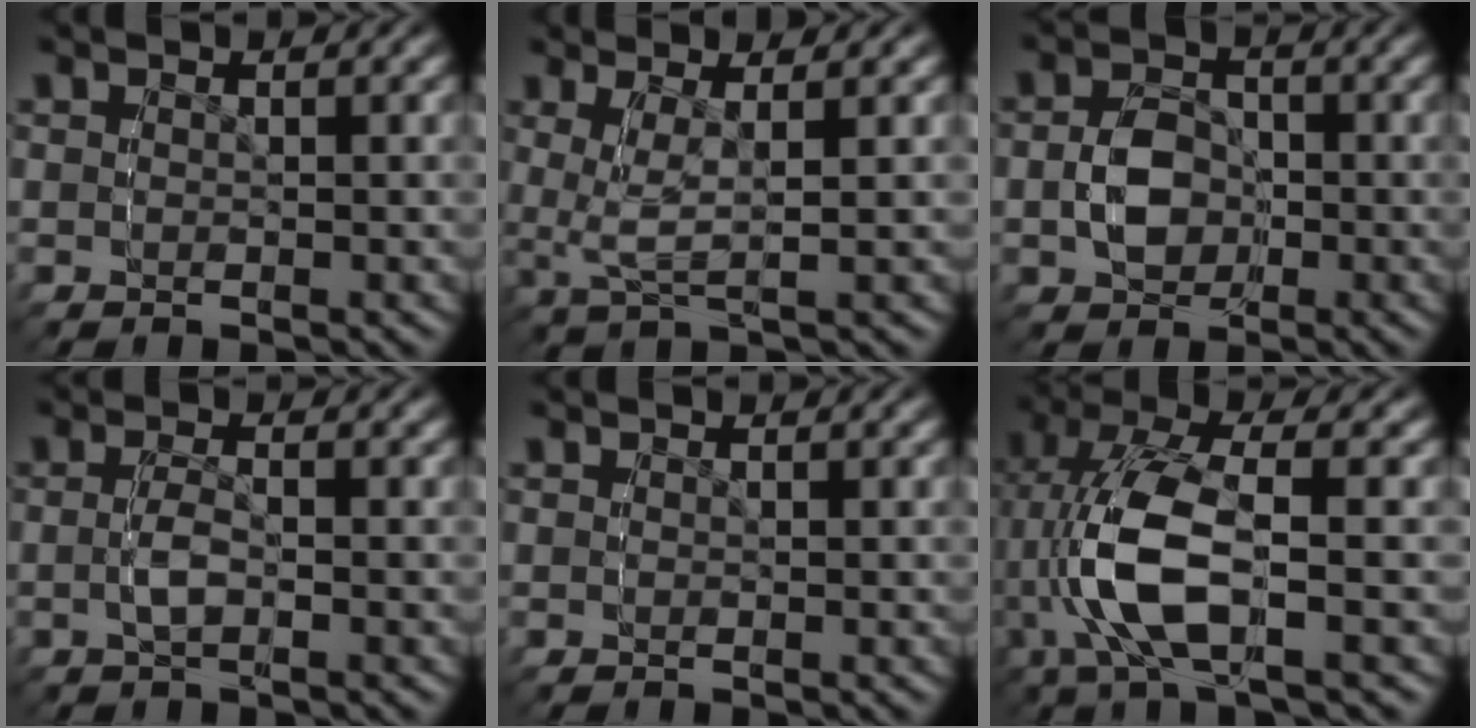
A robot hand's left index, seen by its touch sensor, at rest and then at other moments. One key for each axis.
{"total": 2.4, "fx": 1.3, "fy": -1.2, "fz": 1.6, "tx": -0.021, "ty": 0.031, "tz": 0.016}
{"total": 3.7, "fx": -1.6, "fy": 3.4, "fz": 0.0, "tx": -0.024, "ty": -0.029, "tz": -0.011}
{"total": 2.1, "fx": -1.2, "fy": -1.4, "fz": 1.1, "tx": -0.021, "ty": 0.013, "tz": -0.022}
{"total": 0.0}
{"total": 6.0, "fx": 0.2, "fy": 2.8, "fz": 5.3, "tx": -0.131, "ty": 0.018, "tz": 0.004}